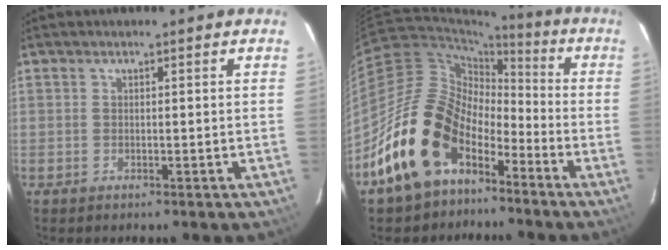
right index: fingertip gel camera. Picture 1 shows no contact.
{"total": 17.1, "force": [-10.0, 10.6, 8.9], "torque": [-0.171, 0.013, -0.173]}